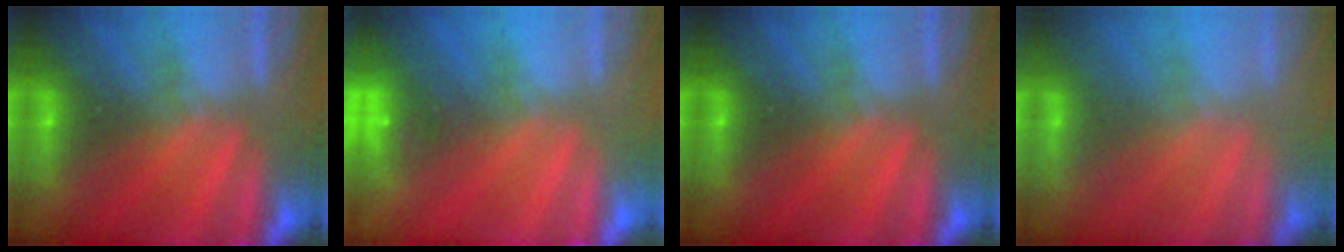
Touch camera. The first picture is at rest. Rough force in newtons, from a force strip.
{"total": 4.4}
{"total": 0.0}
{"total": 2.0}